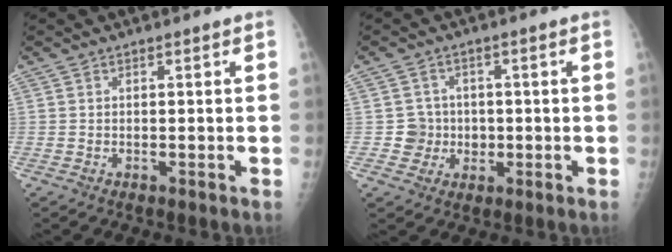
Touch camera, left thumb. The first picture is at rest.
{"total": 4.5, "force": [-0.3, 4.4, 0.1], "torque": [0.035, 0.013, -0.005]}